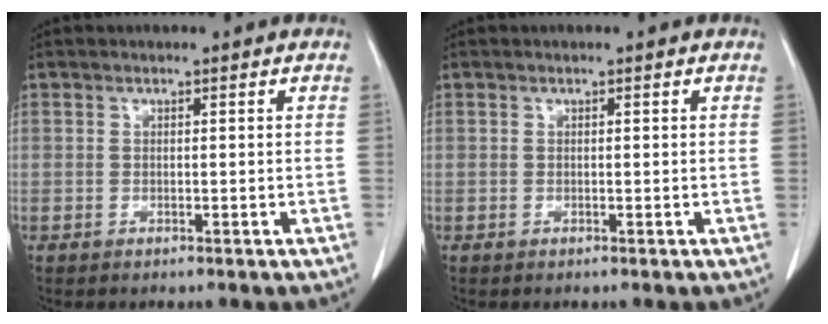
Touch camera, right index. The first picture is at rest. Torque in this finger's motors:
{"motor_torque": [0.07, -0.02, 0.01, 0.01]}